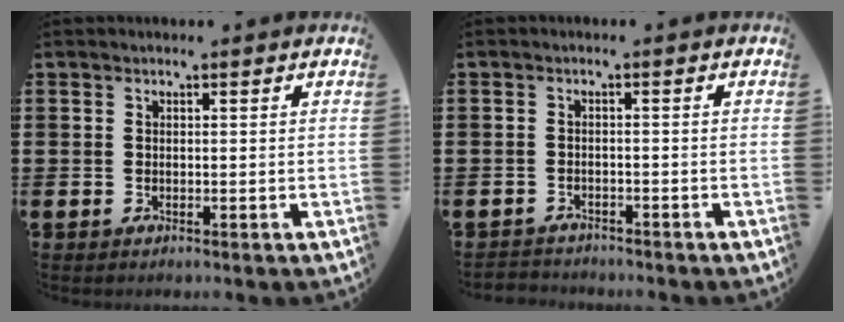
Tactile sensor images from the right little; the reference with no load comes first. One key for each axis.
{"total": 1.3, "fx": -1.3, "fy": 0.2, "fz": -0.2, "tx": 0.000, "ty": 0.003, "tz": -0.029}